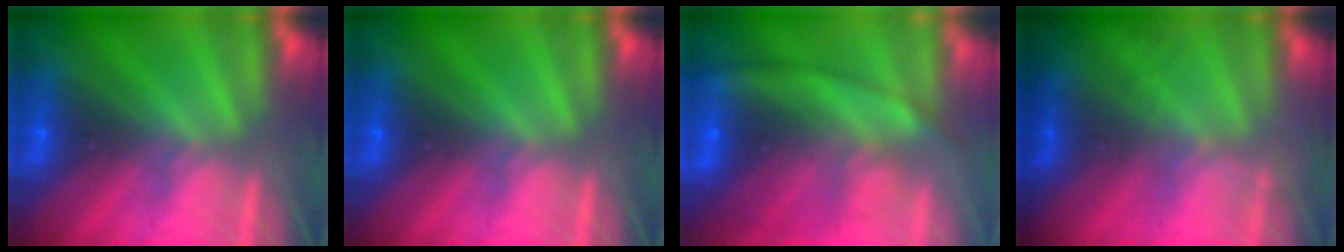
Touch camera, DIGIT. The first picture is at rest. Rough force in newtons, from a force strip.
{"total": 0.0}
{"total": 8.2}
{"total": 1.7}